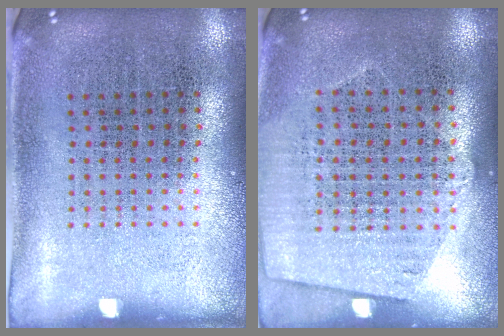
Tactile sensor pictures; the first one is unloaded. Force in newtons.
{"total": 1.2, "press": 1.1, "slide": 0.6}